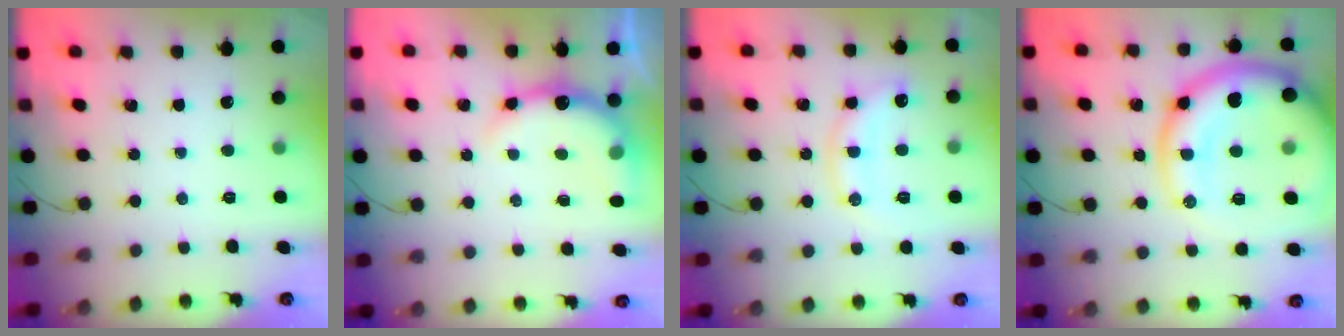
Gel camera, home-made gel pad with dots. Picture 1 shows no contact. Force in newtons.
{"total": 8.2, "press": 8.1, "slide": 1.2}
{"total": 12.5, "press": 12.5, "slide": 0.6}
{"total": 22.0, "press": 21.6, "slide": 4.0}